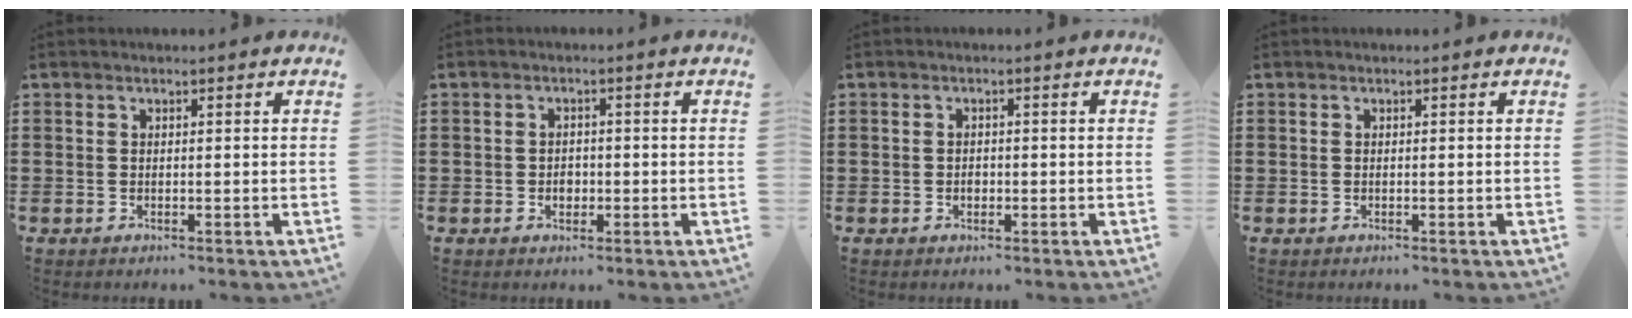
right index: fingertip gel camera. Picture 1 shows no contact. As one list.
[{"total": 1.9, "force": [-0.5, 1.5, 1.0], "torque": [-0.013, 0.001, -0.013]}, {"total": 1.3, "force": [-0.4, 1.0, 0.7], "torque": [-0.015, 0.002, -0.008]}, {"total": 0.0}]